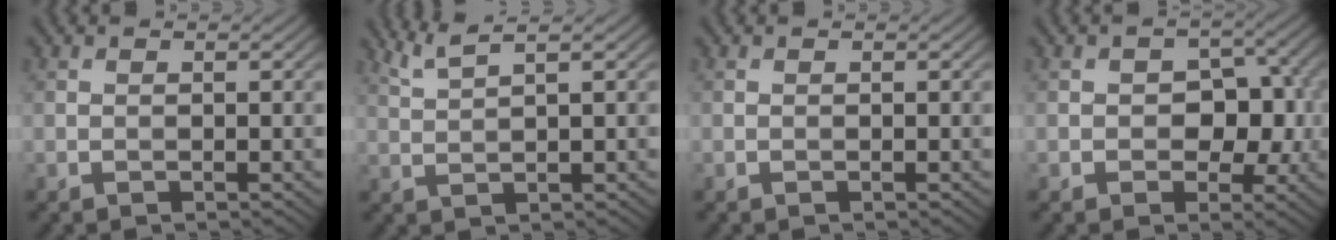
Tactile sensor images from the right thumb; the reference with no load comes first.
{"total": 3.5, "force": [2.3, 0.6, 2.6], "torque": [-0.047, 0.015, 0.053]}
{"total": 0.0}
{"total": 6.1, "force": [-0.8, 4.4, 4.1], "torque": [-0.056, -0.006, -0.019]}